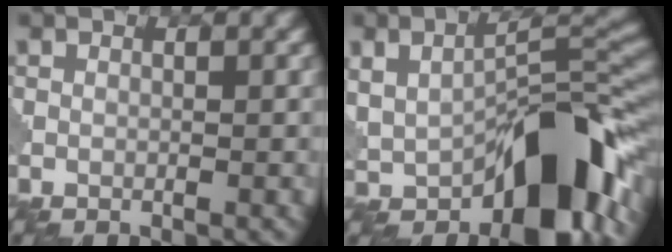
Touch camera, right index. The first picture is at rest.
{"total": 12.2, "force": [-3.3, 5.8, 10.2], "torque": [-0.141, 0.005, -0.053]}